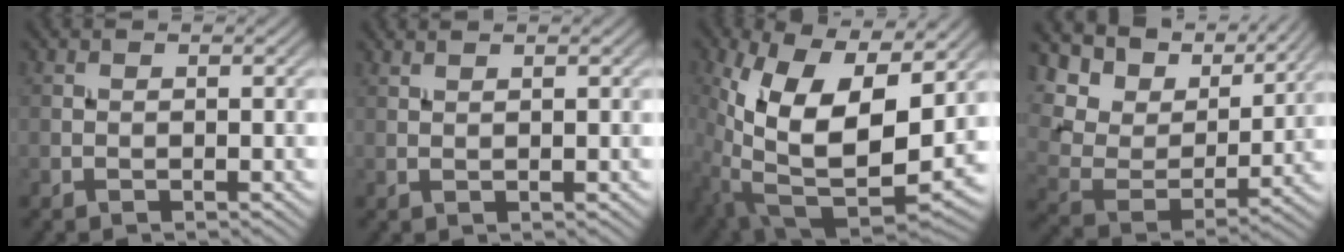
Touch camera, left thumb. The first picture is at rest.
{"total": 1.2, "force": [1.0, 0.1, 0.7], "torque": [-0.014, 0.001, 0.014]}
{"total": 17.5, "force": [2.8, 8.7, 14.9], "torque": [-0.285, -0.020, 0.058]}
{"total": 12.6, "force": [8.8, 6.2, 6.6], "torque": [-0.193, 0.013, 0.144]}